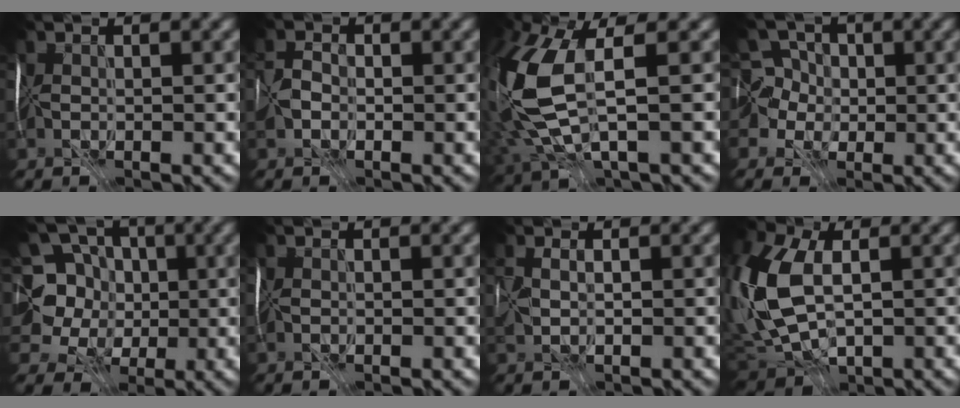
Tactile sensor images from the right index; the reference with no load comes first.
{"total": 0.6, "force": [-0.2, 0.0, -0.5], "torque": [0.017, 0.008, -0.005]}
{"total": 7.5, "force": [1.6, 3.0, 6.7], "torque": [-0.191, -0.014, 0.045]}
{"total": 5.6, "force": [1.0, 5.3, 1.4], "torque": [-0.015, 0.039, -0.030]}
{"total": 8.2, "force": [2.7, 7.0, 3.3], "torque": [-0.066, 0.029, 0.019]}
{"total": 0.0}
{"total": 0.8, "force": [0.8, -0.1, -0.1], "torque": [0.014, 0.009, 0.023]}
{"total": 11.0, "force": [0.2, 6.4, 8.9], "torque": [-0.223, 0.000, 0.006]}